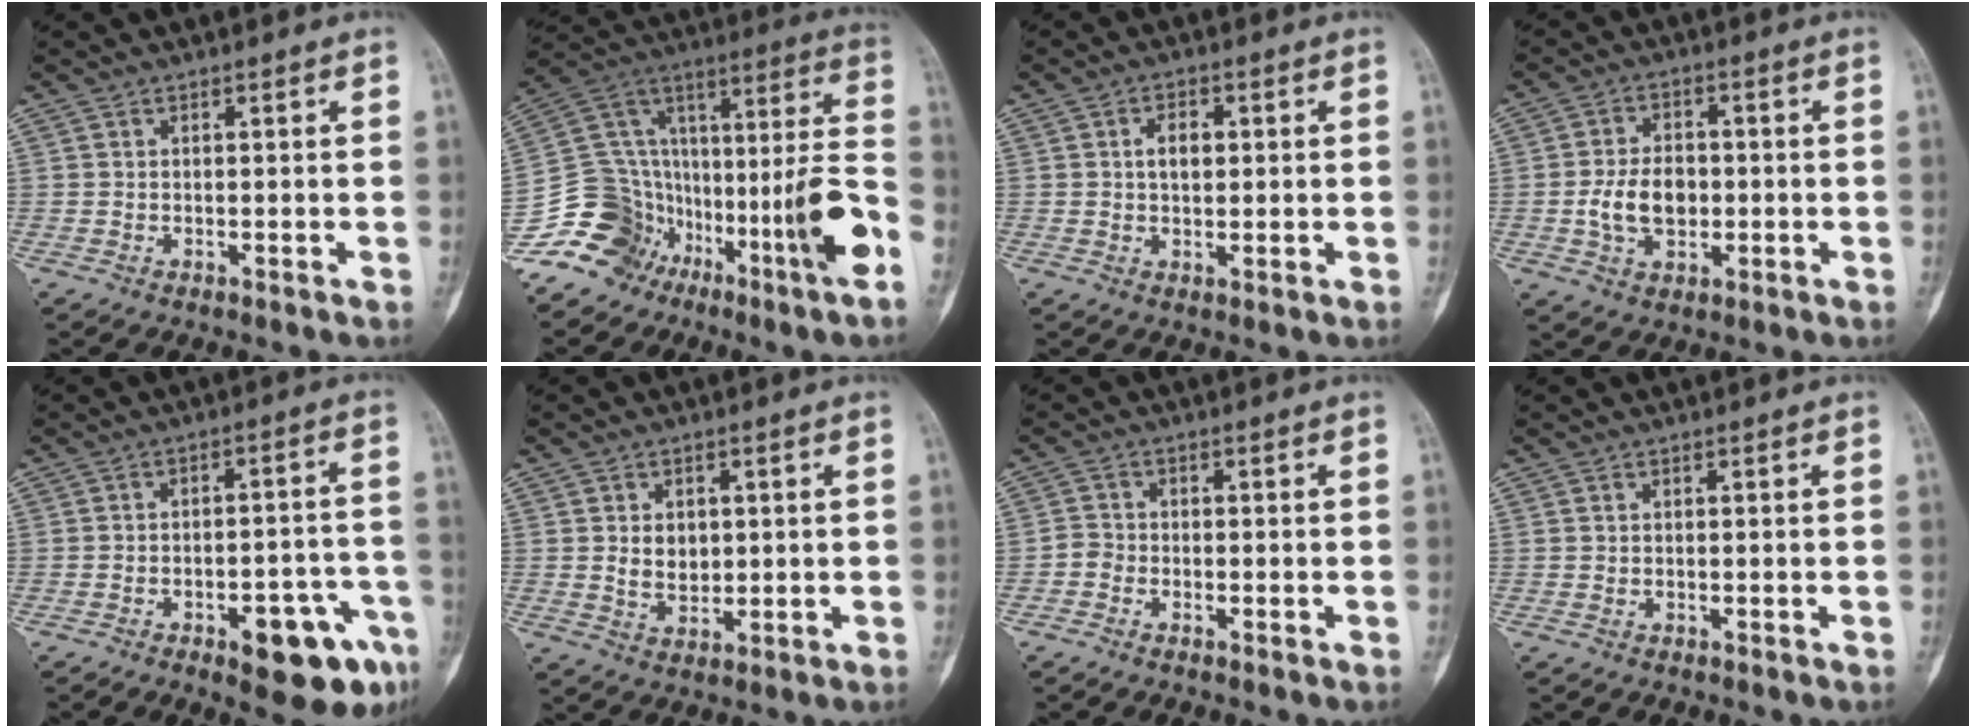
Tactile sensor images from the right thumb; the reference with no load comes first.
{"total": 16.9, "force": [-10.9, 8.1, 10.1], "torque": [-0.107, 0.149, -0.188]}
{"total": 4.1, "force": [0.8, 2.5, 3.2], "torque": [-0.042, 0.001, 0.011]}
{"total": 8.3, "force": [-1.1, 5.5, 6.0], "torque": [-0.098, 0.008, -0.019]}
{"total": 13.6, "force": [-6.7, 4.7, 10.8], "torque": [-0.108, 0.041, -0.080]}
{"total": 4.9, "force": [0.8, 3.6, 3.2], "torque": [-0.031, -0.008, 0.020]}
{"total": 1.7, "force": [-0.9, 1.4, 0.4], "torque": [-0.002, 0.007, -0.028]}
{"total": 0.0}